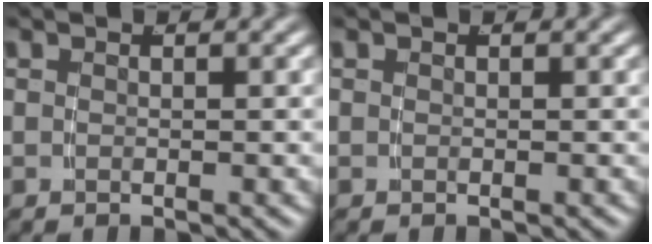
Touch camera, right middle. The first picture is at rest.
{"total": 0.0}